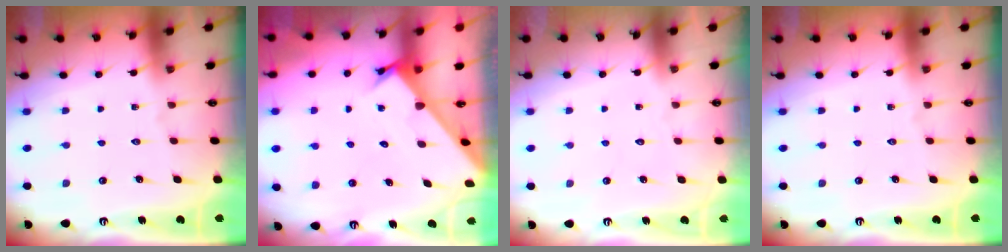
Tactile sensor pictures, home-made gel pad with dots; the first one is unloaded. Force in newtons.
{"total": 2.2, "press": 2.2, "slide": 0.1}
{"total": 1.8, "press": 1.7, "slide": 0.1}
{"total": 0.0}